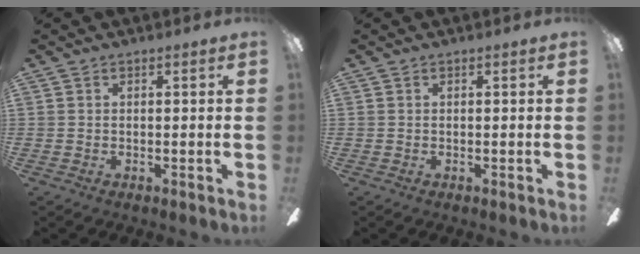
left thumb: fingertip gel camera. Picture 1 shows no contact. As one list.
[{"total": 0.0}]